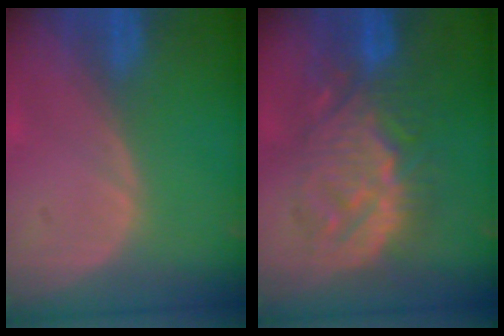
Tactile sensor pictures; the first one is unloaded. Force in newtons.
{"total": 9.6, "press": 9.6, "slide": 0.4}